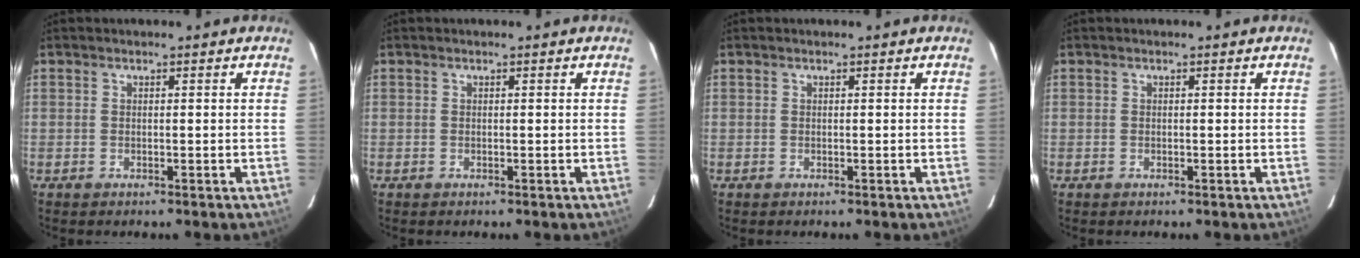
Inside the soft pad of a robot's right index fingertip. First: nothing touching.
{"total": 0.0}
{"total": 0.0}
{"total": 0.0}